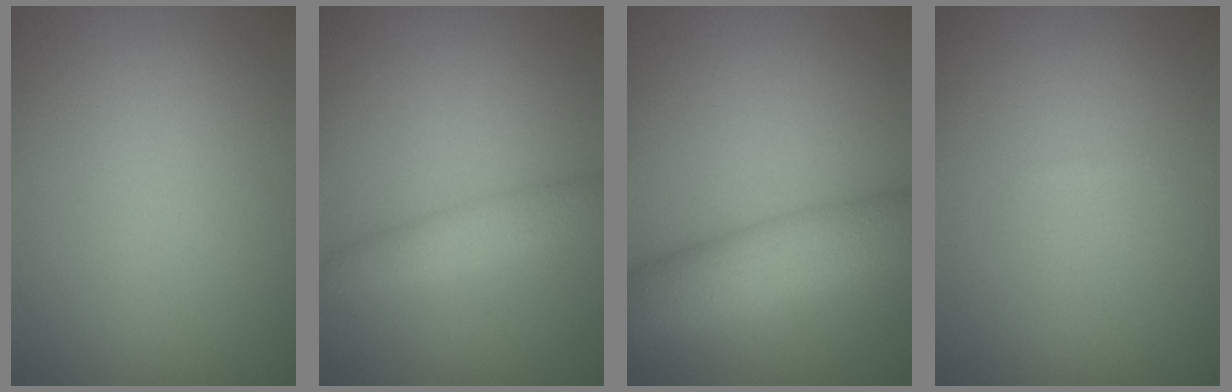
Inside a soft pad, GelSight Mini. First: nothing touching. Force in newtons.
{"total": 2.6, "press": 2.6, "slide": 0.1}
{"total": 6.9, "press": 6.9, "slide": 0.3}
{"total": 0.0}